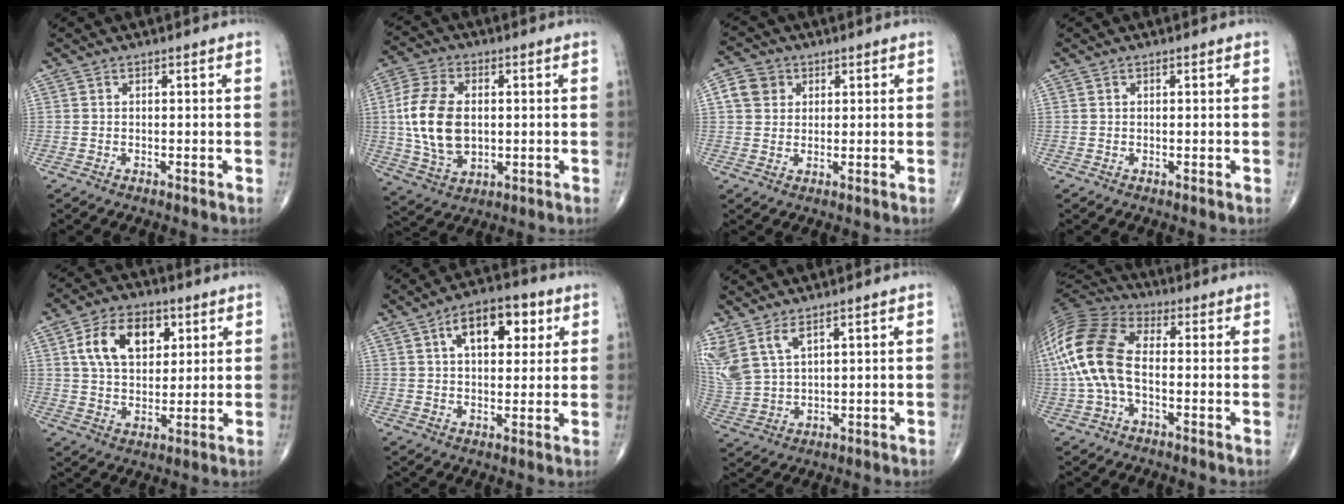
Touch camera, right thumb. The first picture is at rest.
{"total": 13.7, "force": [0.5, 8.6, 10.6], "torque": [-0.208, 0.000, 0.014]}
{"total": 5.1, "force": [1.5, 4.5, 1.8], "torque": [-0.018, 0.005, 0.022]}
{"total": 0.0}
{"total": 12.6, "force": [4.3, 8.0, 8.7], "torque": [-0.121, -0.005, 0.075]}
{"total": 10.8, "force": [3.9, 5.9, 8.2], "torque": [-0.092, 0.006, 0.055]}
{"total": 10.2, "force": [5.7, 5.1, 6.7], "torque": [-0.167, -0.019, 0.132]}
{"total": 16.3, "force": [-1.0, 9.2, 13.5], "torque": [-0.302, 0.032, -0.027]}